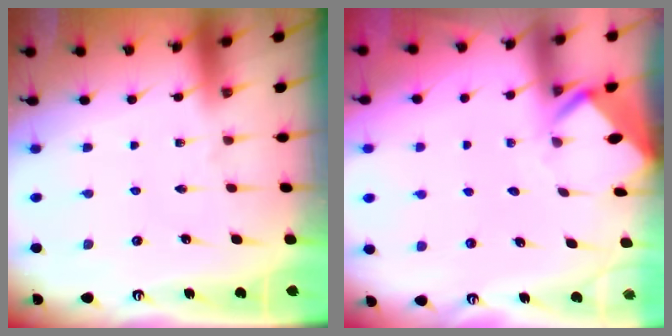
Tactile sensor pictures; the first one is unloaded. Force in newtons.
{"total": 3.9, "press": 3.9, "slide": 0.3}